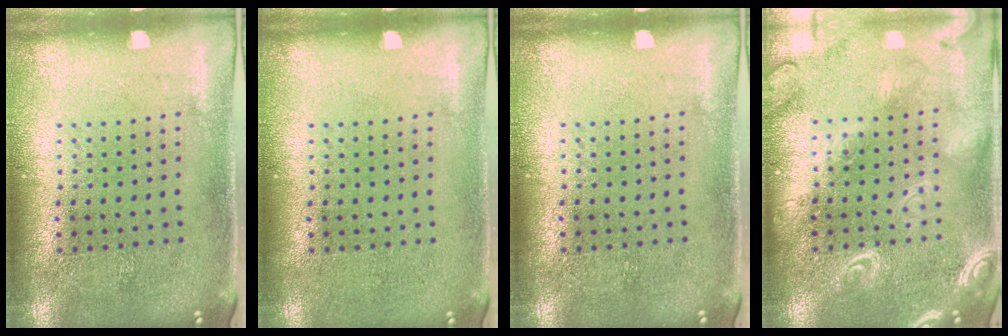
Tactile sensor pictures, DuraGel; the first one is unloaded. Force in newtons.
{"total": 0.0}
{"total": 0.0}
{"total": 2.6, "press": 2.5, "slide": 0.3}